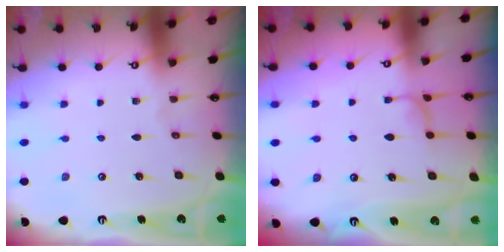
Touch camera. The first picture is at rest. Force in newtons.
{"total": 2.0, "press": 1.9, "slide": 0.5}